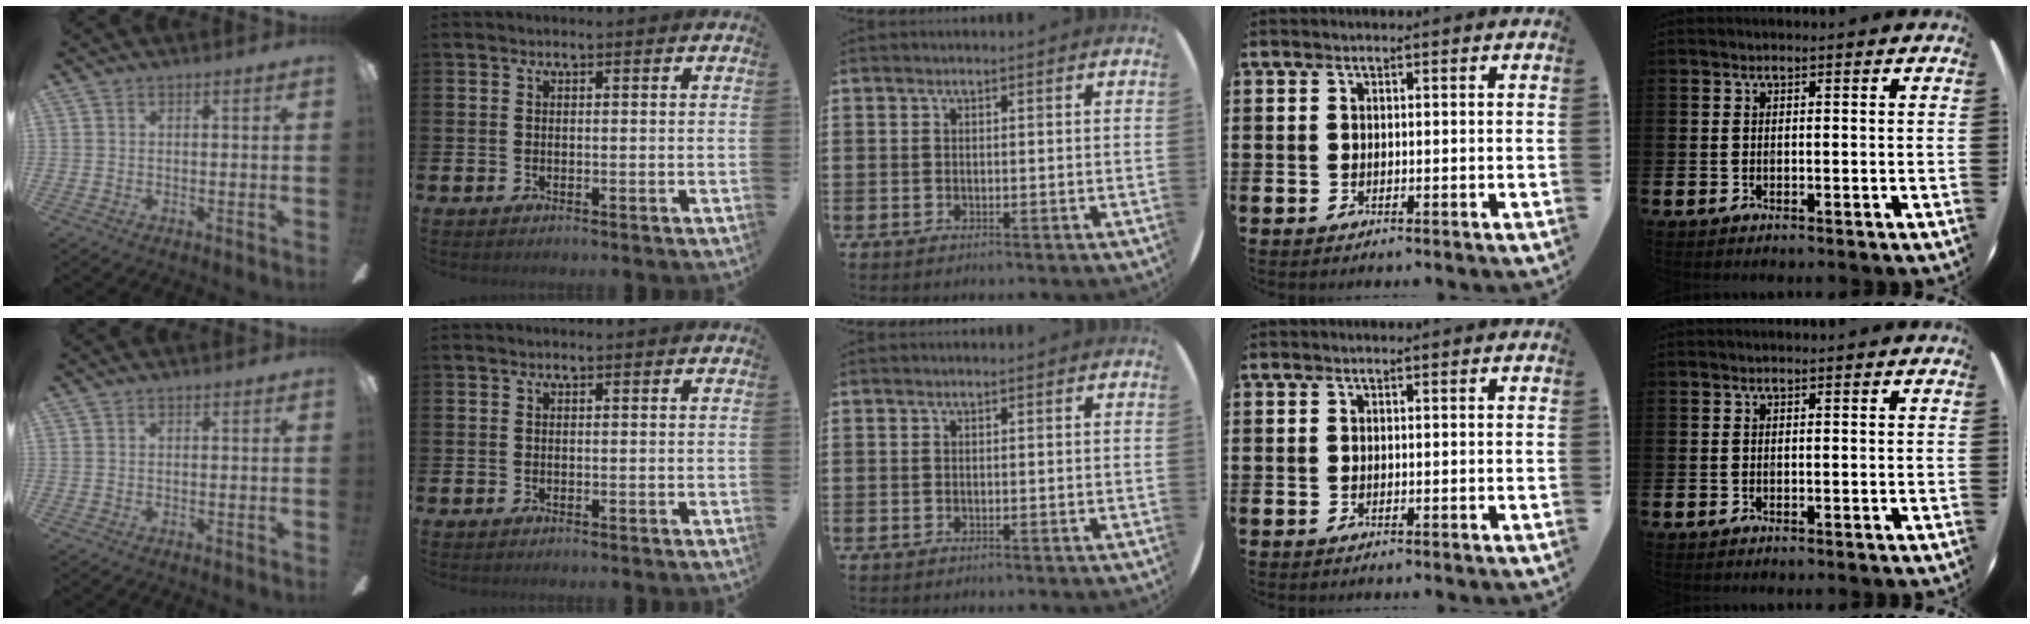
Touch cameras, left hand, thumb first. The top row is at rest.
{}